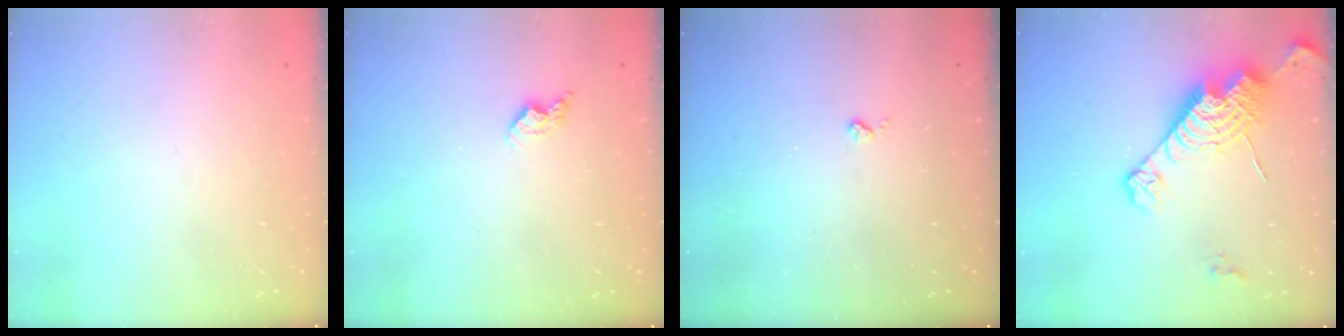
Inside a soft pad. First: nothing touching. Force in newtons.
{"total": 4.9, "press": 4.8, "slide": 0.8}
{"total": 2.0, "press": 2.0, "slide": 0.4}
{"total": 15.6, "press": 15.5, "slide": 1.3}